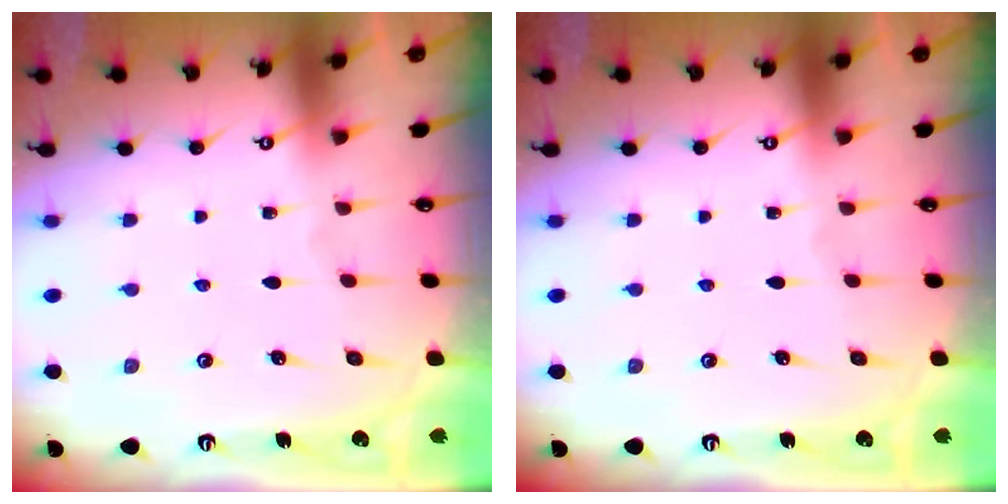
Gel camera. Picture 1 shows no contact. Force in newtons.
{"total": 0.0}